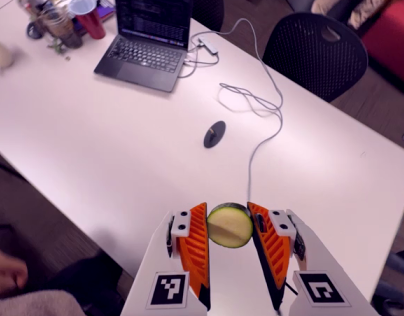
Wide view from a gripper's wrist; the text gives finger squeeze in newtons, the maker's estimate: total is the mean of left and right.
{"total": 9.5, "left": 9.6, "right": 9.3}